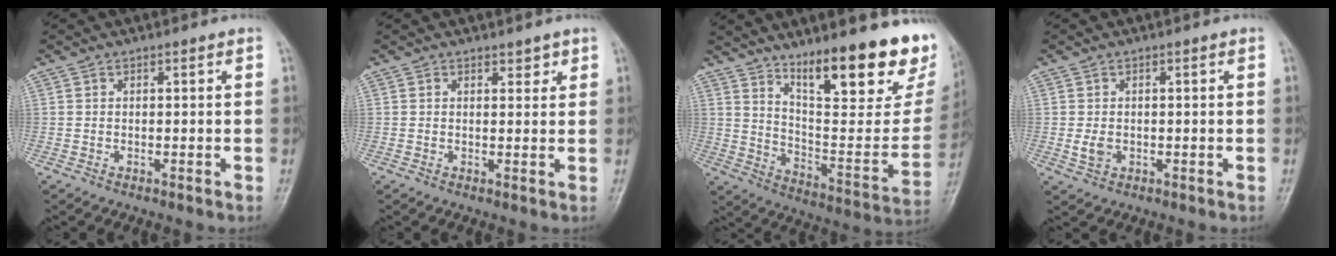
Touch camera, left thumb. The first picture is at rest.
{"total": 1.9, "force": [1.3, 1.0, 0.9], "torque": [0.002, -0.007, 0.016]}
{"total": 26.2, "force": [16.7, 7.4, 18.8], "torque": [-0.226, -0.091, 0.257]}
{"total": 2.3, "force": [-0.2, 1.8, 1.4], "torque": [-0.022, 0.000, -0.002]}